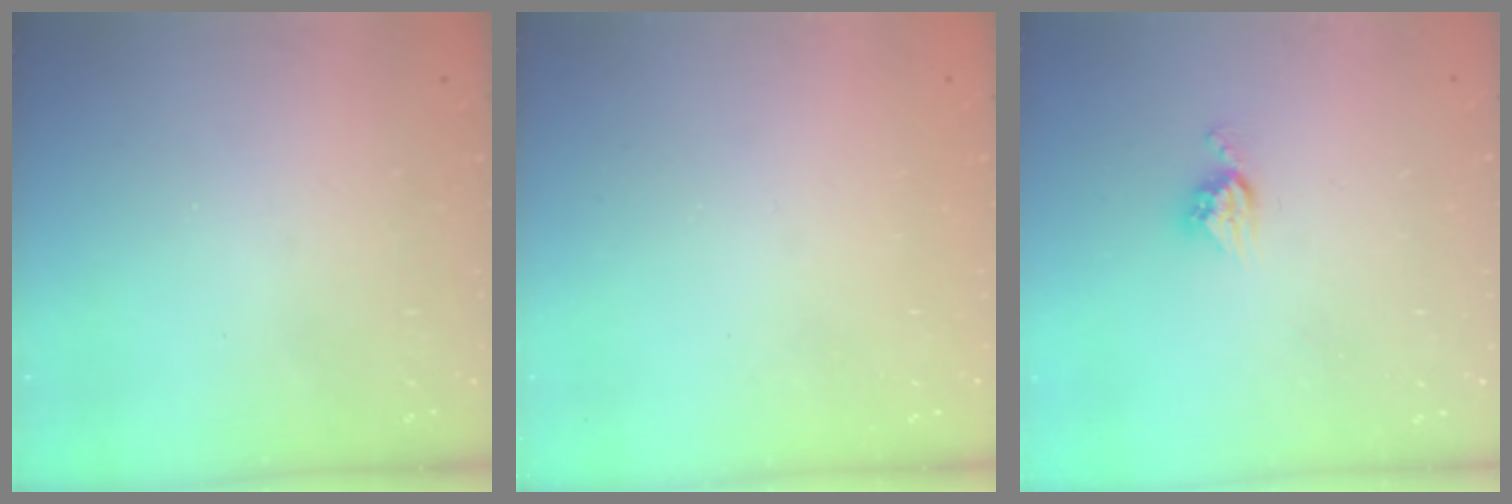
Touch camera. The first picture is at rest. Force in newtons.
{"total": 0.0}
{"total": 6.3, "press": 6.3, "slide": 0.4}